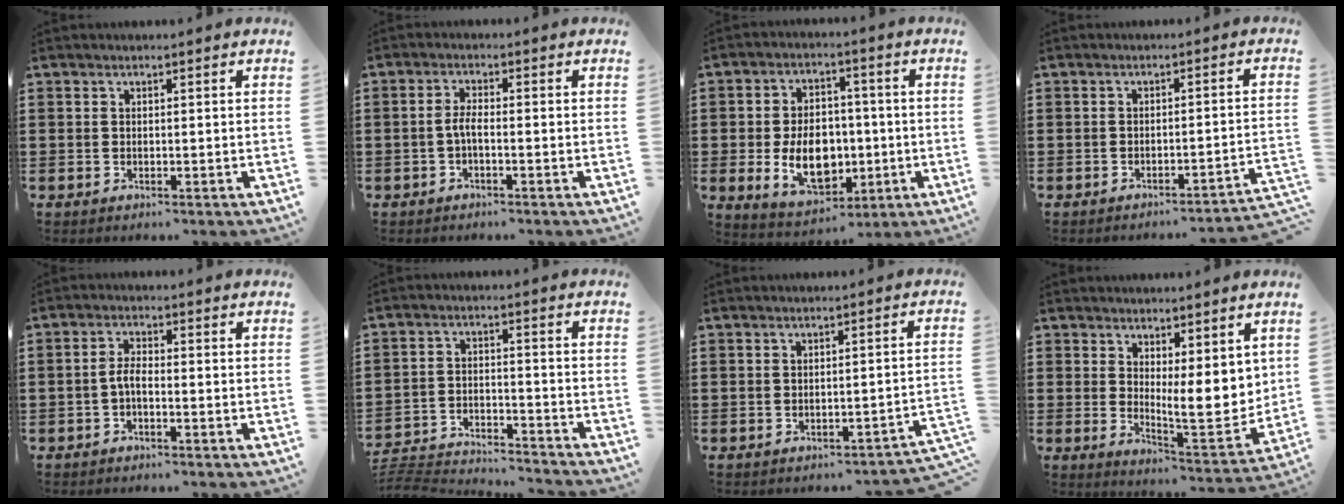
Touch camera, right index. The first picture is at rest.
{"total": 2.4, "force": [-0.9, 0.5, 2.1], "torque": [-0.056, -0.003, -0.022]}
{"total": 10.3, "force": [-1.6, 7.2, 7.2], "torque": [-0.125, -0.001, -0.033]}
{"total": 2.3, "force": [-2.1, -0.4, 0.9], "torque": [-0.019, -0.006, -0.045]}
{"total": 2.5, "force": [-1.0, 0.8, 2.2], "torque": [-0.055, -0.002, -0.025]}
{"total": 4.2, "force": [-4.1, 0.2, 0.8], "torque": [-0.032, -0.009, -0.091]}
{"total": 1.9, "force": [-1.7, -0.2, 0.9], "torque": [-0.019, -0.003, -0.036]}
{"total": 6.9, "force": [3.1, 2.6, 5.6], "torque": [-0.077, -0.032, 0.055]}